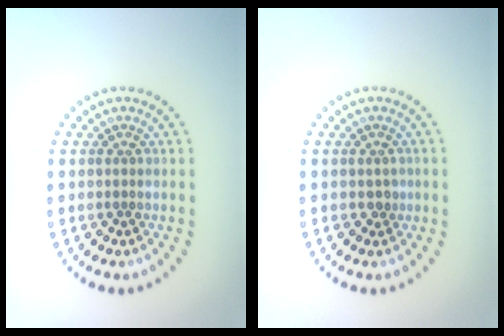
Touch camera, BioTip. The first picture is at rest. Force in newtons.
{"total": 0.9, "press": 0.8, "slide": 0.5}